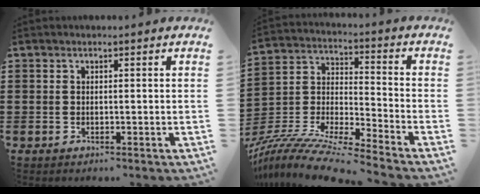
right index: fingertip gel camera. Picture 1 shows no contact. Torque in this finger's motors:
{"motor_torque": [-0.61, 1.04, 0.02, -0.02]}